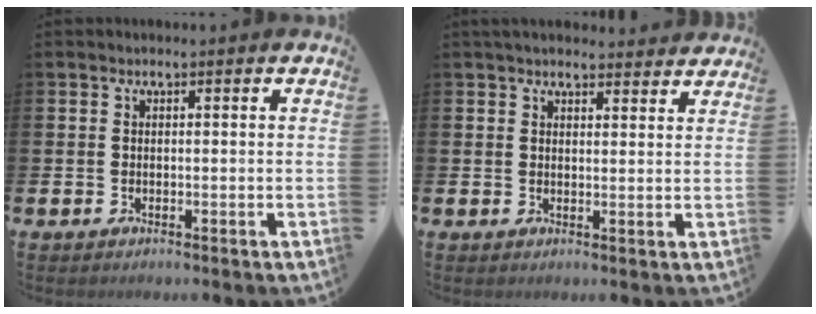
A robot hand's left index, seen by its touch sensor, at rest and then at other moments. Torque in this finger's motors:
{"motor_torque": [1.03, -1.11, 0.41, 0.08]}